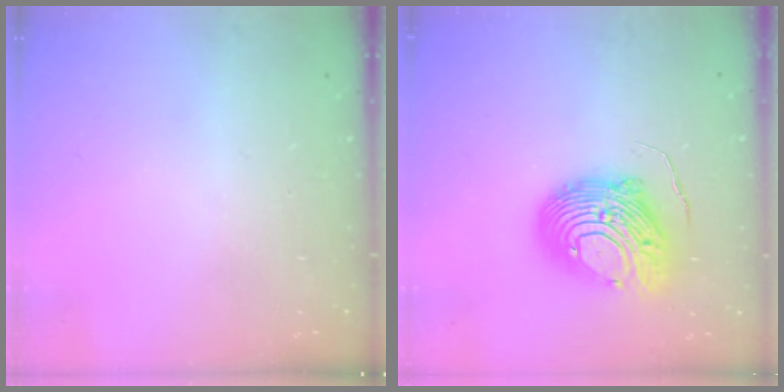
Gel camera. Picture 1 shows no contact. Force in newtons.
{"total": 13.5, "press": 13.4, "slide": 1.4}